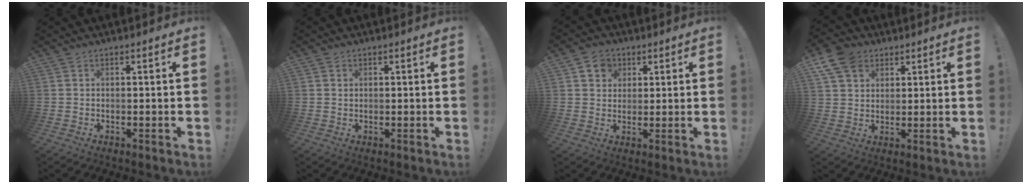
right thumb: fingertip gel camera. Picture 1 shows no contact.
{"total": 0.9, "force": [0.4, 0.8, 0.0], "torque": [0.001, 0.002, 0.007]}
{"total": 5.9, "force": [2.7, 5.0, 1.5], "torque": [-0.020, -0.007, 0.050]}
{"total": 9.8, "force": [5.4, 7.1, 4.2], "torque": [-0.072, -0.018, 0.107]}